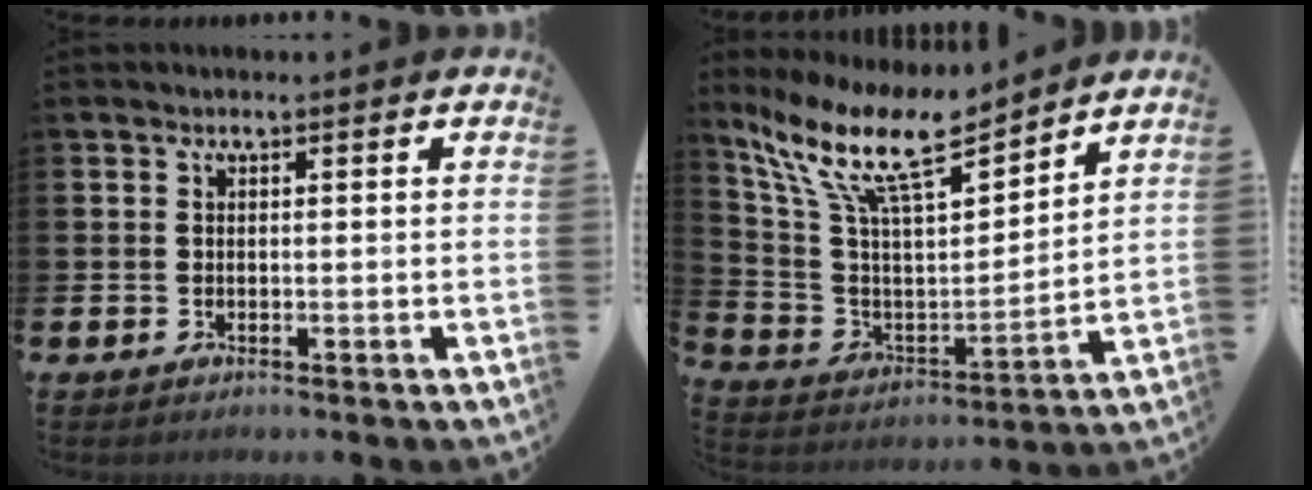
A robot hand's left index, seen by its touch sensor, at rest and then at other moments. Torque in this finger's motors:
{"motor_torque": [1.02, -1.12, 0.85, 0.21]}